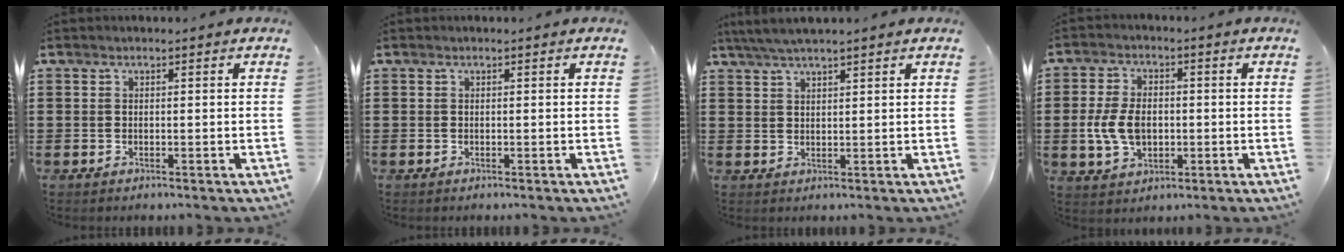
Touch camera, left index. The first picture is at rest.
{"total": 0.0}
{"total": 3.2, "force": [2.8, 0.1, 1.7], "torque": [-0.038, 0.001, 0.051]}
{"total": 6.9, "force": [-0.7, 4.5, 5.2], "torque": [-0.124, 0.003, -0.018]}